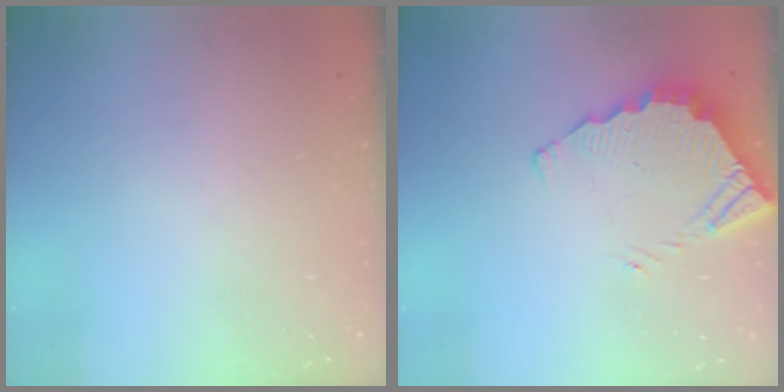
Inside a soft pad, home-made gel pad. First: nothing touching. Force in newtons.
{"total": 4.5, "press": 4.5, "slide": 0.2}